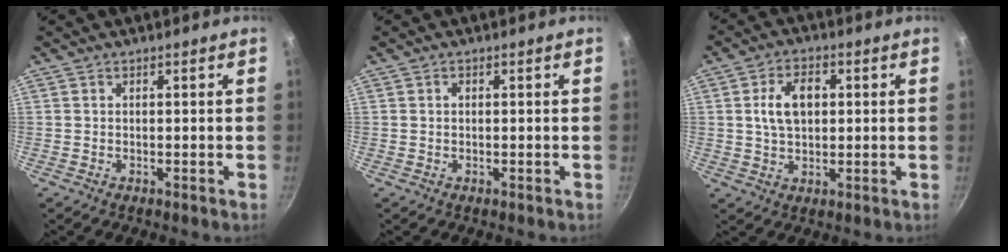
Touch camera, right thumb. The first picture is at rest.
{"total": 0.8, "force": [0.2, 0.6, 0.5], "torque": [-0.007, 0.004, 0.002]}
{"total": 7.9, "force": [1.3, 5.0, 6.0], "torque": [-0.087, 0.008, 0.021]}